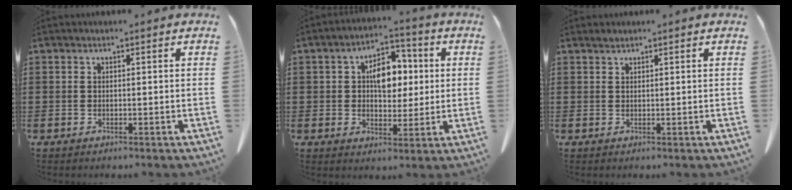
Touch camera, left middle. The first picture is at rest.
{"total": 7.0, "force": [1.1, 4.7, 5.1], "torque": [-0.097, 0.010, 0.014]}
{"total": 0.8, "force": [0.7, 0.1, 0.3], "torque": [-0.008, 0.000, 0.013]}